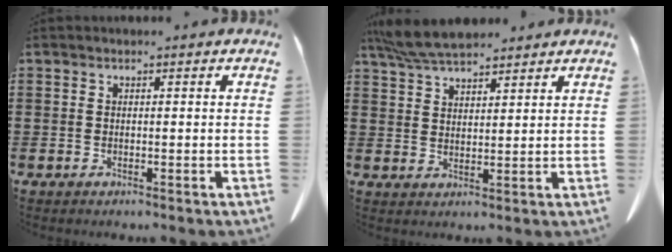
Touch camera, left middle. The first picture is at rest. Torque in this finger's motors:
{"motor_torque": [0.29, 0.10, 0.13, 0.05]}